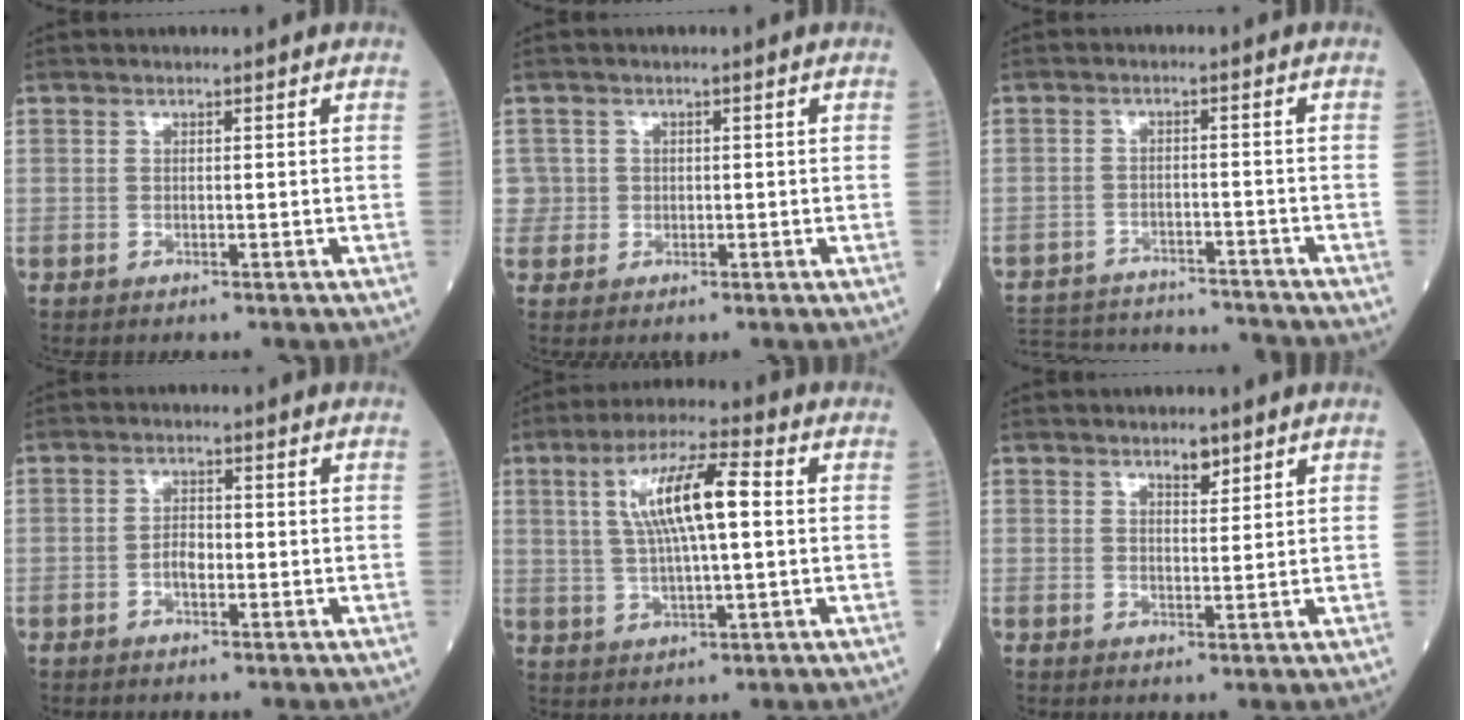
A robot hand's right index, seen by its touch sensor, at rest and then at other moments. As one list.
[{"total": 2.1, "force": [0.0, 2.1, -0.4], "torque": [0.022, 0.007, -0.005]}, {"total": 17.3, "force": [-16.2, 3.6, 4.9], "torque": [-0.119, -0.007, -0.228]}, {"total": 2.2, "force": [-0.8, 1.1, 1.7], "torque": [-0.030, 0.005, -0.016]}, {"total": 11.0, "force": [2.1, 2.1, 10.5], "torque": [-0.200, 0.019, 0.039]}, {"total": 2.3, "force": [1.7, 0.8, 1.3], "torque": [-0.024, -0.002, 0.029]}]